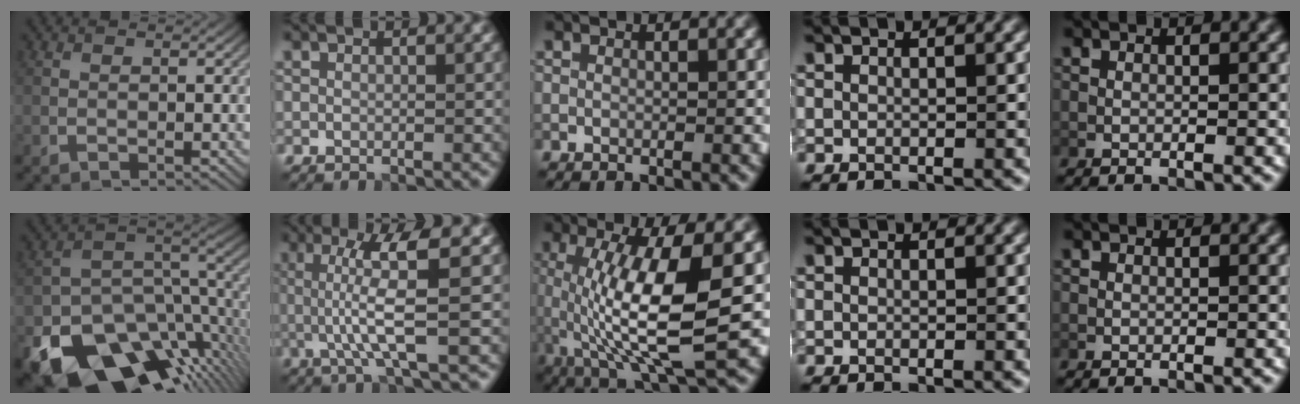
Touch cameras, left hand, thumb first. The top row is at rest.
{"thumb": {"total": 19.3, "force": [-10.8, 11.3, 11.3], "torque": [-0.215, -0.055, -0.151]}, "index": {"total": 5.9, "force": [0.5, 0.9, 5.8], "torque": [-0.108, 0.003, 0.009]}, "middle": {"total": 9.4, "force": [-0.3, 2.5, 9.1], "torque": [-0.161, -0.012, 0.001]}}